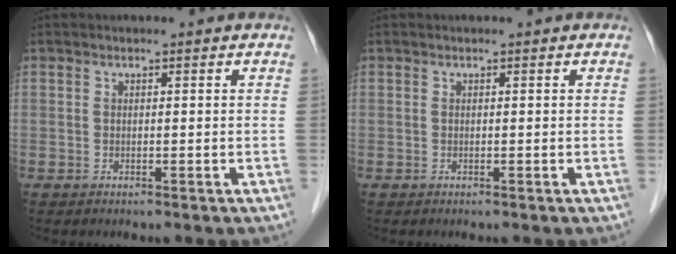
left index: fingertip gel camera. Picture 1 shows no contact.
{"total": 0.0}